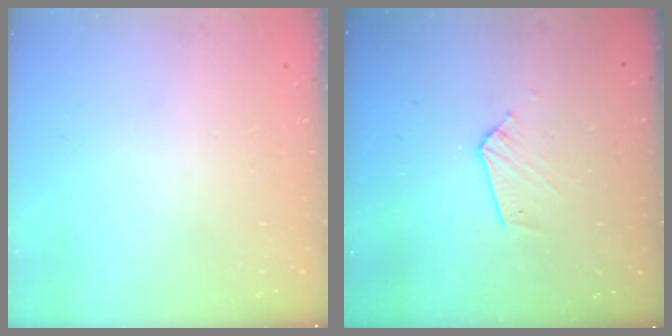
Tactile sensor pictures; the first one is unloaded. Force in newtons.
{"total": 6.2, "press": 6.2, "slide": 0.3}